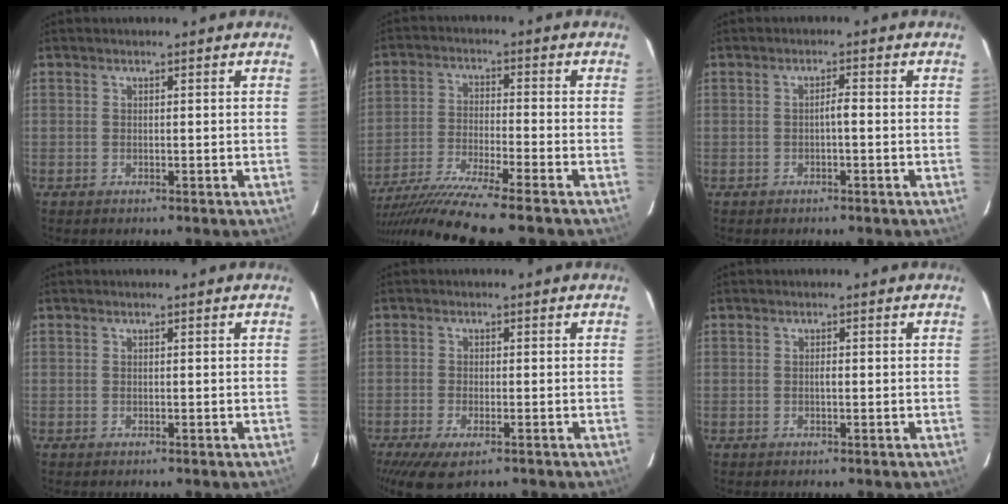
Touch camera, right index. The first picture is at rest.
{"total": 11.9, "force": [-10.2, -1.8, 6.0], "torque": [-0.097, -0.028, -0.173]}
{"total": 1.5, "force": [-0.4, 0.2, 1.4], "torque": [-0.022, 0.003, -0.008]}
{"total": 0.0}
{"total": 6.1, "force": [-4.0, 1.9, 4.1], "torque": [-0.072, -0.014, -0.062]}
{"total": 0.6, "force": [-0.1, 0.1, 0.6], "torque": [-0.012, 0.001, -0.002]}